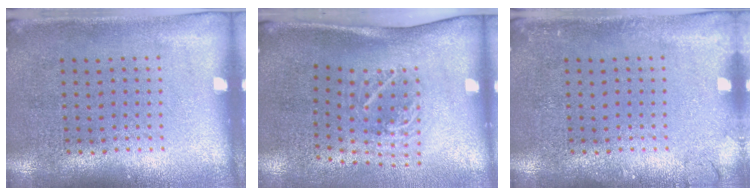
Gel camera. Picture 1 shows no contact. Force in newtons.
{"total": 1.9, "press": 1.2, "slide": 1.5}
{"total": 1.2, "press": 1.2, "slide": 0.2}